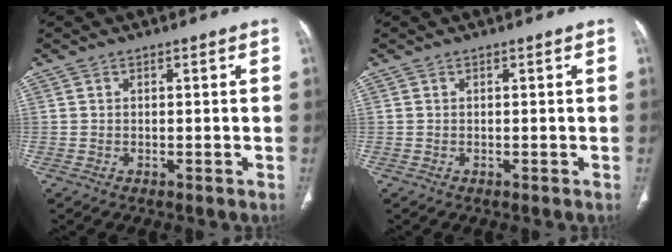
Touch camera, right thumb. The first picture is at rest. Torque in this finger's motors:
{"motor_torque": [-0.13, 0.07, -0.01, 0.01, 0.00]}